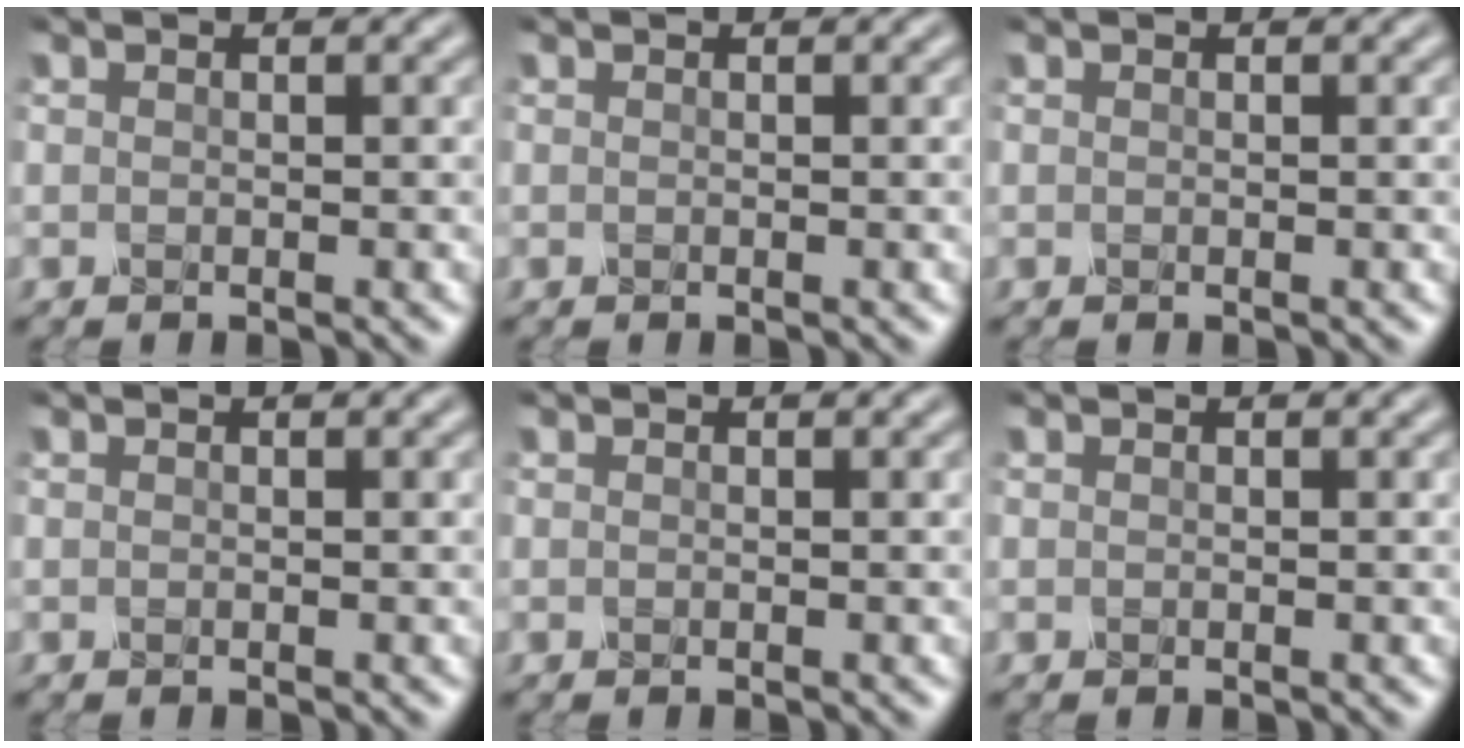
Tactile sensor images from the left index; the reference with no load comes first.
{"total": 0.0}
{"total": 0.0}
{"total": 0.0}
{"total": 0.0}
{"total": 0.0}